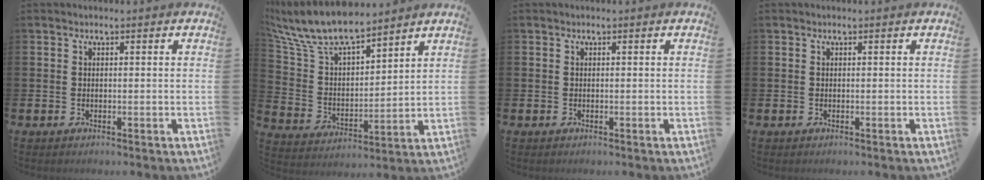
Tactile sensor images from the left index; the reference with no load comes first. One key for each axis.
{"total": 10.0, "fx": 9.0, "fy": 2.5, "fz": 3.6, "tx": -0.109, "ty": -0.052, "tz": 0.160}
{"total": 0.0}
{"total": 0.0}